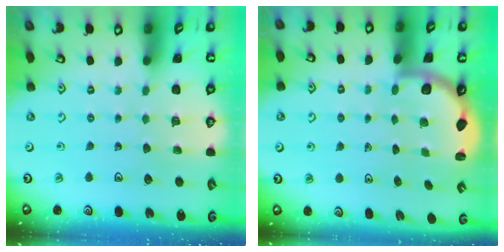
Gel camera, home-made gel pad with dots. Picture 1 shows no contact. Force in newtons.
{"total": 3.1, "press": 2.8, "slide": 1.5}